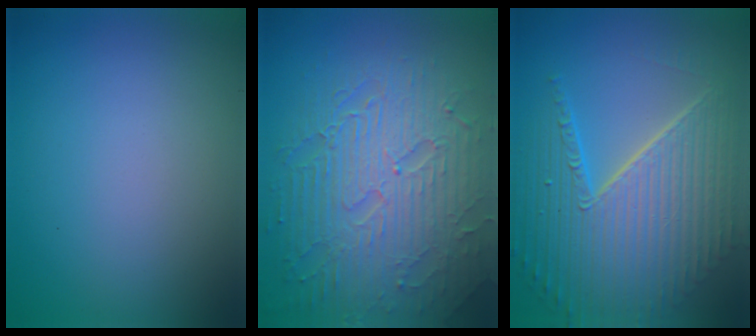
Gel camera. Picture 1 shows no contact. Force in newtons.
{"total": 8.8, "press": 6.3, "slide": 6.1}
{"total": 10.6, "press": 6.8, "slide": 8.1}